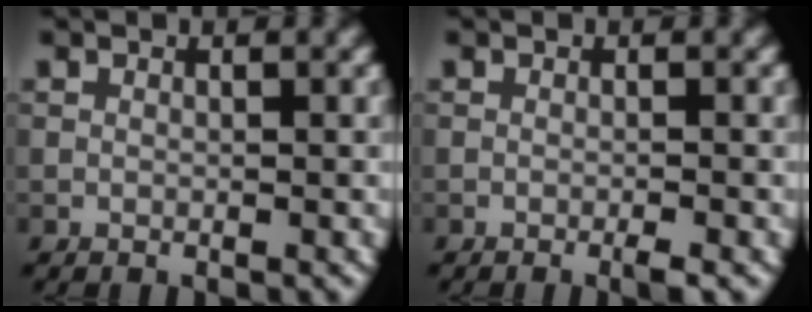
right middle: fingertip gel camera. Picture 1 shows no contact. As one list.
[{"total": 1.1, "force": [-0.5, 0.1, 0.9], "torque": [-0.013, -0.006, -0.011]}]